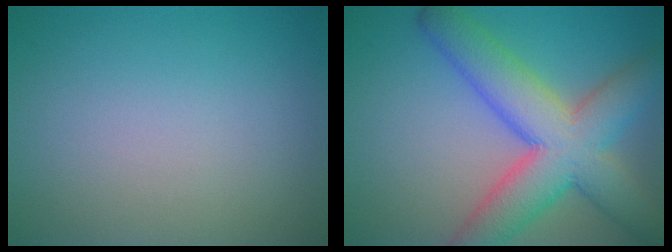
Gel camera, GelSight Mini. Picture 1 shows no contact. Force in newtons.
{"total": 9.7, "press": 9.7, "slide": 0.3}